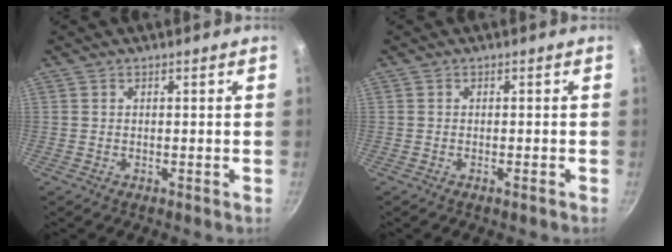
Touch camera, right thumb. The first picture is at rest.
{"total": 0.9, "force": [-0.7, -0.1, 0.7], "torque": [-0.019, 0.003, -0.011]}